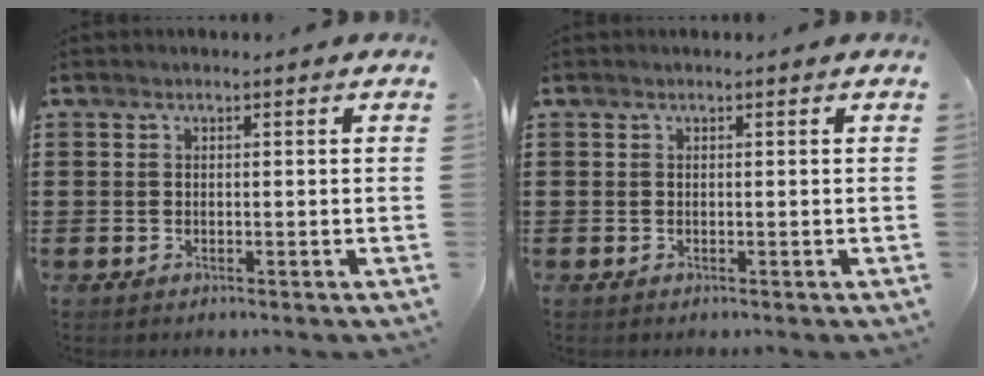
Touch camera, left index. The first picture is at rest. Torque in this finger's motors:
{"motor_torque": [-0.04, -0.03, 0.00, 0.01]}